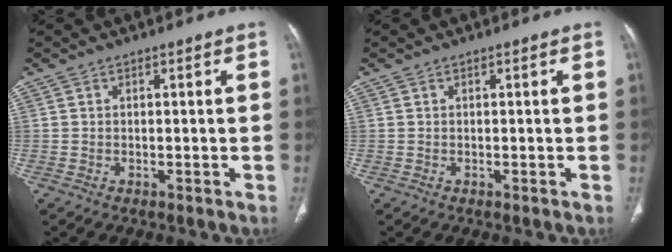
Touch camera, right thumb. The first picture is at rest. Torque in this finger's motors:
{"motor_torque": [0.01, 0.00, 0.09, 0.07, 0.07]}